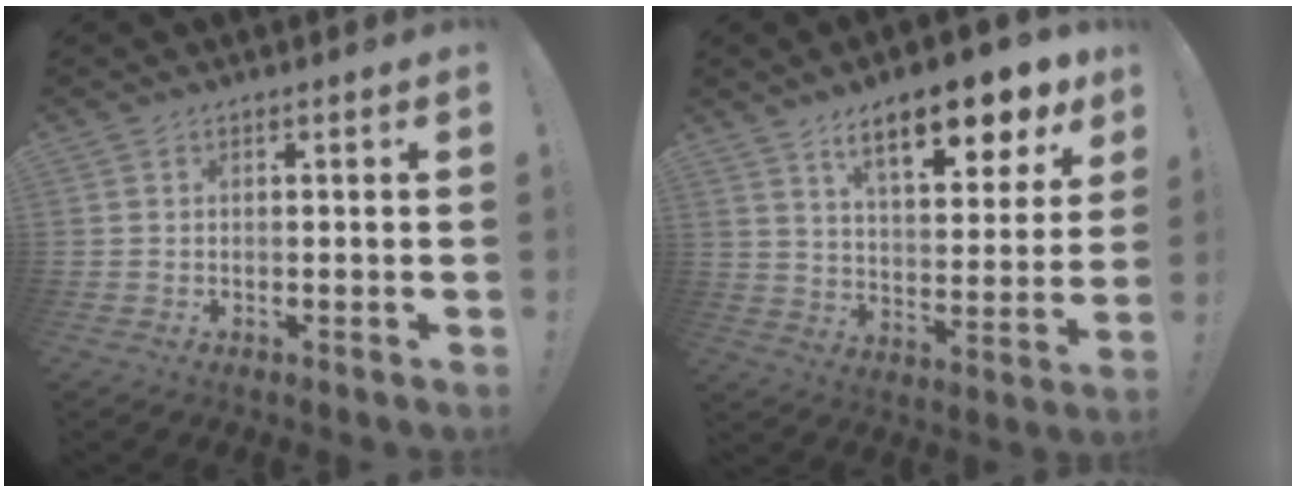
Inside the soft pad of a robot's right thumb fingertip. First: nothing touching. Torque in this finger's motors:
{"motor_torque": [0.22, 0.88, 1.65, 1.12, 0.08]}